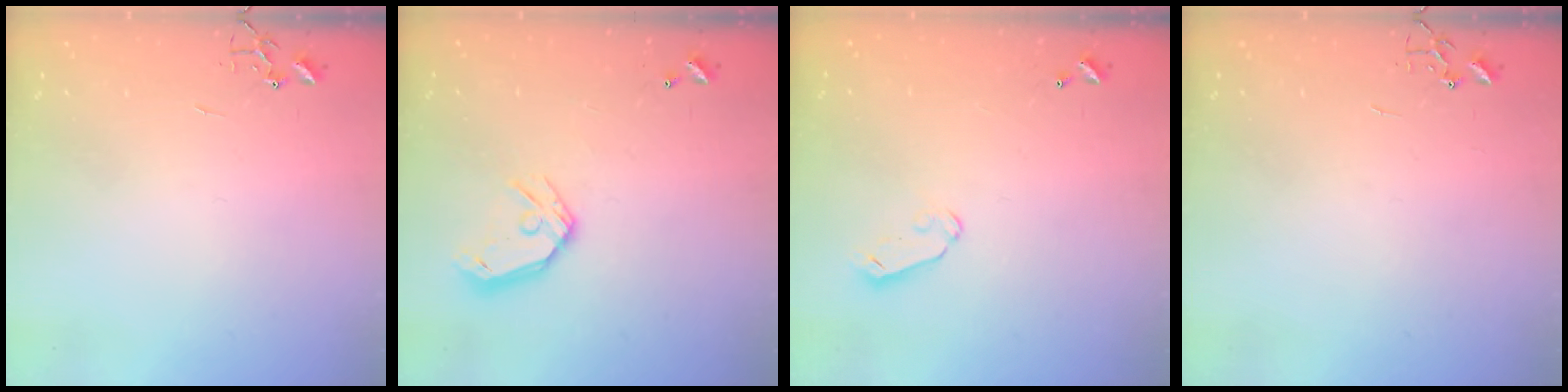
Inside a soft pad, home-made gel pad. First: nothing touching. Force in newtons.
{"total": 11.2, "press": 11.0, "slide": 1.8}
{"total": 5.9, "press": 5.9, "slide": 0.6}
{"total": 0.0}